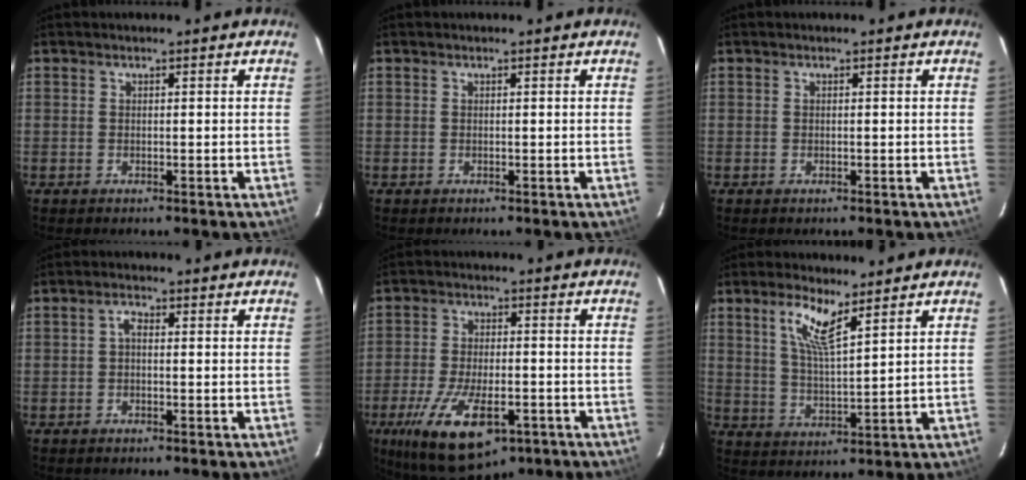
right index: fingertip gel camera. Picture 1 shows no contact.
{"total": 0.0}
{"total": 0.0}
{"total": 1.5, "force": [-0.3, 0.8, 1.2], "torque": [-0.025, 0.009, -0.006]}
{"total": 16.5, "force": [-8.3, 6.9, 12.5], "torque": [-0.248, -0.033, -0.129]}
{"total": 7.4, "force": [4.6, 1.5, 5.6], "torque": [-0.109, 0.001, 0.091]}